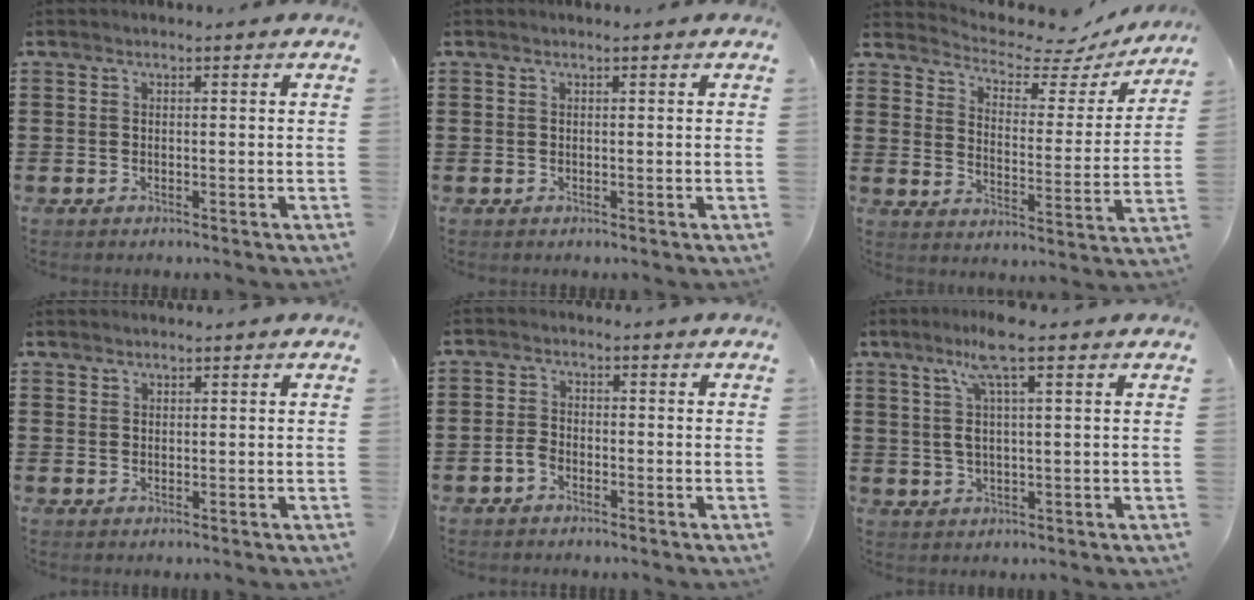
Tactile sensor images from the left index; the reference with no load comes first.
{"total": 0.0}
{"total": 4.6, "force": [4.2, 1.4, 1.2], "torque": [-0.042, -0.035, 0.062]}
{"total": 1.3, "force": [1.2, 0.4, 0.0], "torque": [-0.003, 0.000, 0.025]}
{"total": 2.0, "force": [-1.2, 1.1, 1.2], "torque": [-0.032, 0.002, -0.026]}
{"total": 7.1, "force": [3.7, 0.7, 6.0], "torque": [-0.125, 0.007, 0.063]}